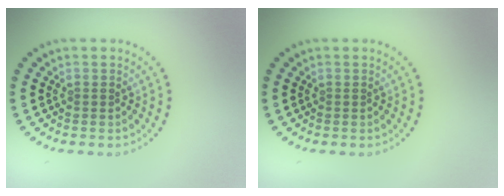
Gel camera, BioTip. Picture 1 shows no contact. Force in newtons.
{"total": 0.0}